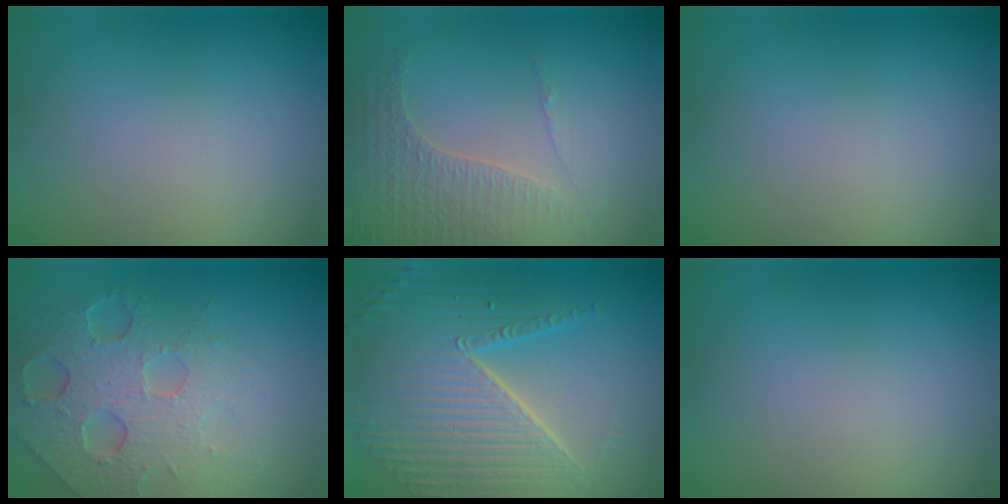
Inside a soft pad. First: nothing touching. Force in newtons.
{"total": 4.2, "press": 3.0, "slide": 2.8}
{"total": 0.0}
{"total": 7.1, "press": 5.0, "slide": 5.0}
{"total": 9.9, "press": 6.3, "slide": 7.7}
{"total": 0.0}